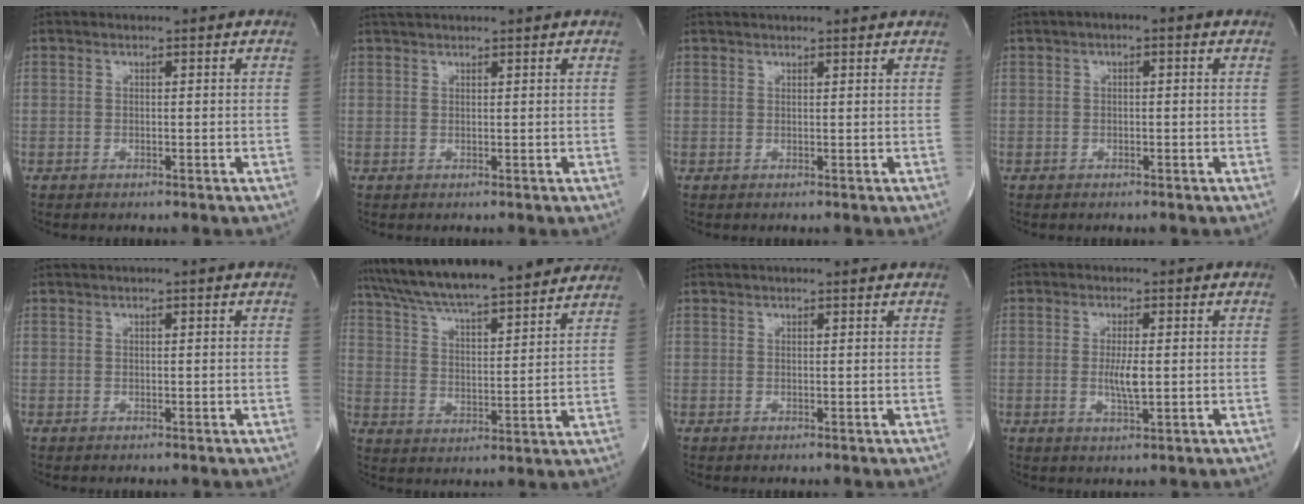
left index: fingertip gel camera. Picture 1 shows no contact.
{"total": 3.3, "force": [3.0, 0.3, 1.4], "torque": [-0.021, 0.032, 0.052]}
{"total": 7.4, "force": [6.8, 1.0, 2.8], "torque": [-0.040, 0.030, 0.083]}
{"total": 1.9, "force": [0.6, 0.7, 1.6], "torque": [-0.024, 0.005, 0.003]}
{"total": 0.9, "force": [0.6, -0.1, 0.7], "torque": [-0.015, 0.011, 0.011]}
{"total": 23.0, "force": [20.4, 2.6, 10.4], "torque": [-0.173, 0.023, 0.296]}
{"total": 4.2, "force": [3.7, 0.5, 1.8], "torque": [-0.025, 0.032, 0.044]}
{"total": 3.5, "force": [-0.2, 0.7, 3.5], "torque": [-0.067, -0.005, -0.002]}